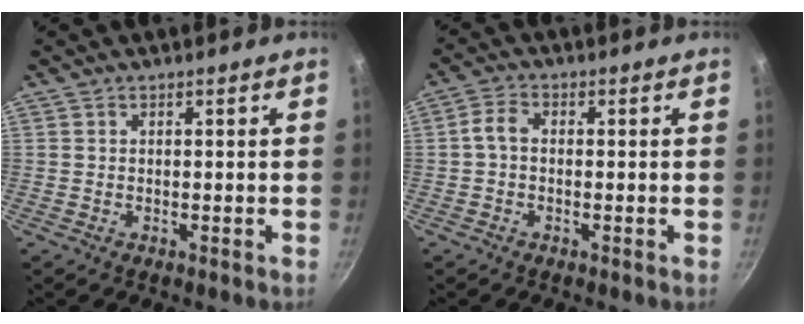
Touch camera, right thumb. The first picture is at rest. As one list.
[{"total": 3.2, "force": [-0.3, 2.0, 2.5], "torque": [-0.058, 0.014, -0.015]}]